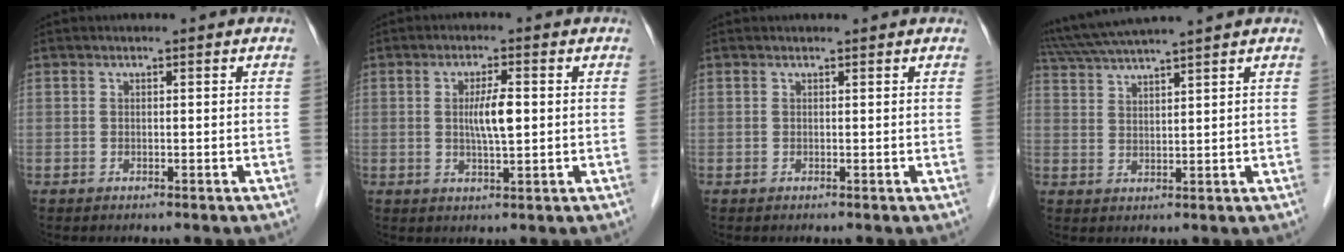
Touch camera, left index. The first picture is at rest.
{"total": 4.5, "force": [0.3, 0.6, 4.5], "torque": [-0.081, 0.001, 0.006]}
{"total": 1.4, "force": [1.4, 0.3, 0.3], "torque": [-0.012, 0.016, 0.015]}
{"total": 9.6, "force": [8.4, -1.3, 4.3], "torque": [-0.079, 0.026, 0.142]}